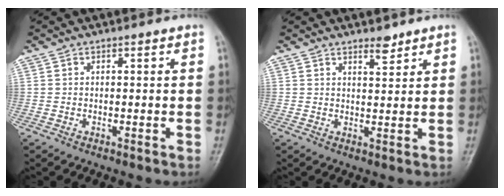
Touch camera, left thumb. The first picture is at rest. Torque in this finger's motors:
{"motor_torque": [0.00, 0.01, -0.08, -0.11, 0.08]}